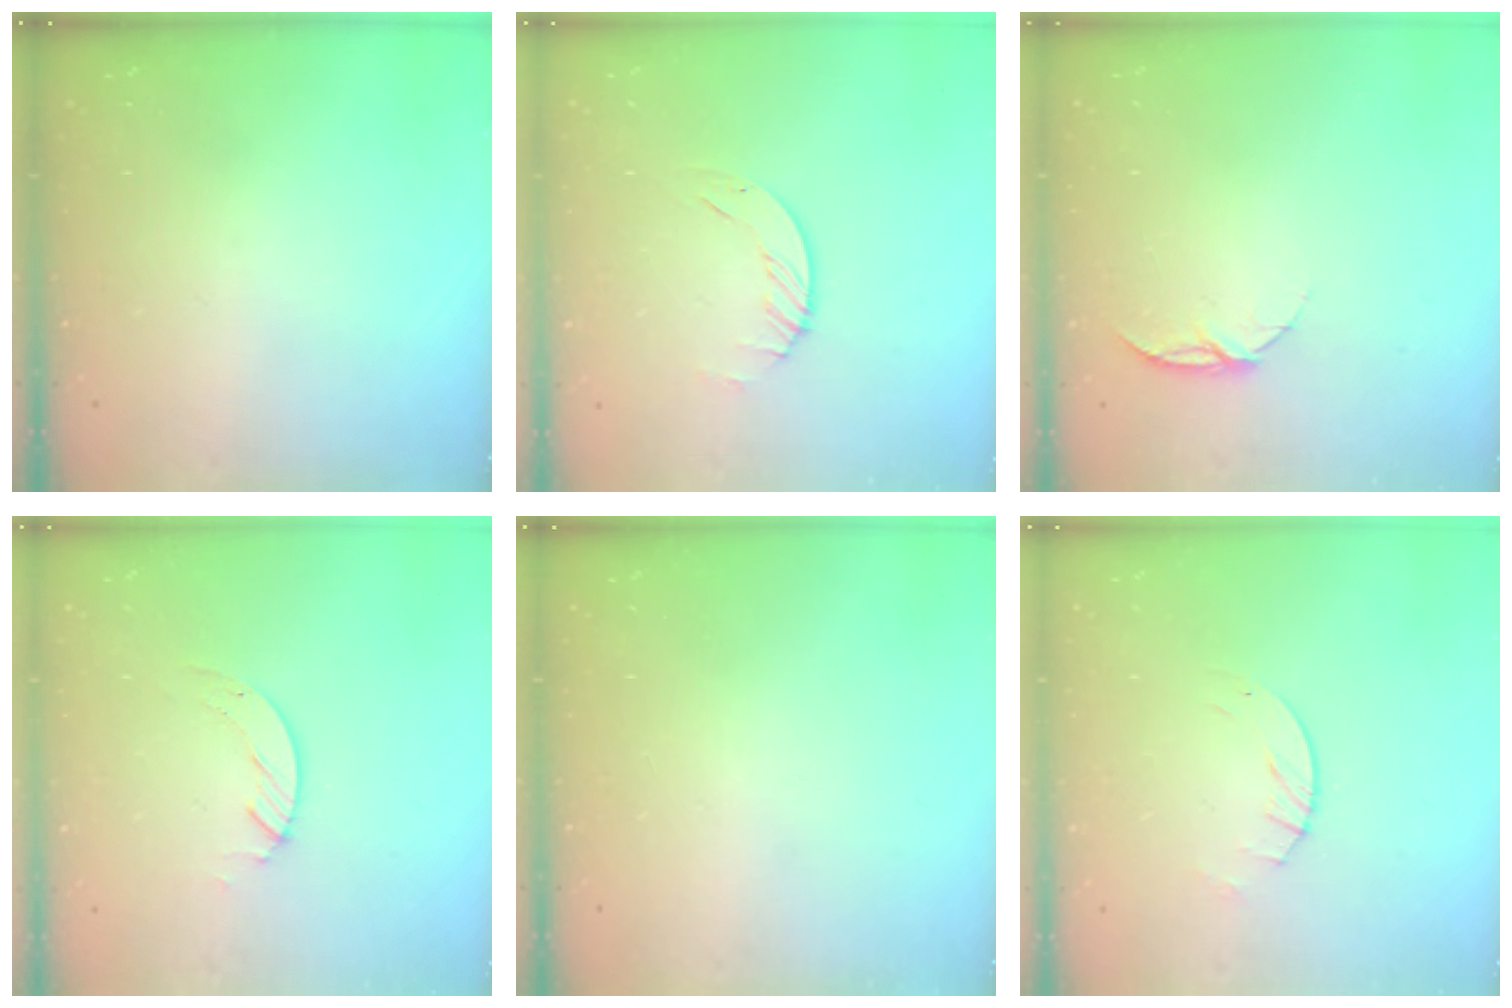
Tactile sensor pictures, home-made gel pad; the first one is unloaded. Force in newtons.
{"total": 1.9, "press": 1.9, "slide": 0.2}
{"total": 6.9, "press": 6.9, "slide": 0.8}
{"total": 2.7, "press": 2.7, "slide": 0.2}
{"total": 0.0}
{"total": 2.8, "press": 2.8, "slide": 0.4}